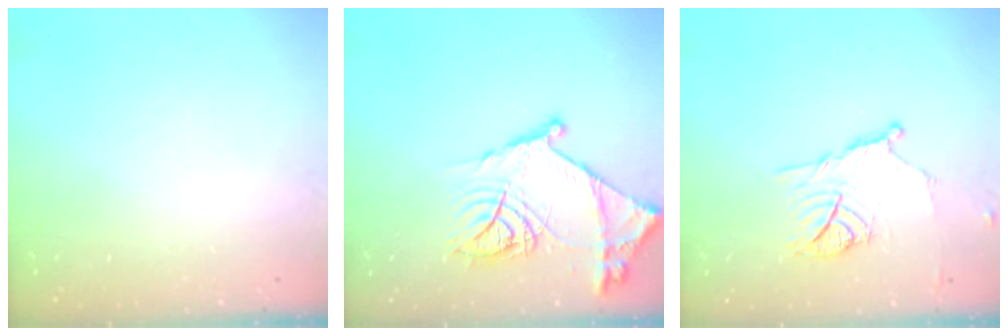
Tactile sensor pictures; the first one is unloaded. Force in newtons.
{"total": 18.9, "press": 18.8, "slide": 1.8}
{"total": 11.4, "press": 11.3, "slide": 0.7}